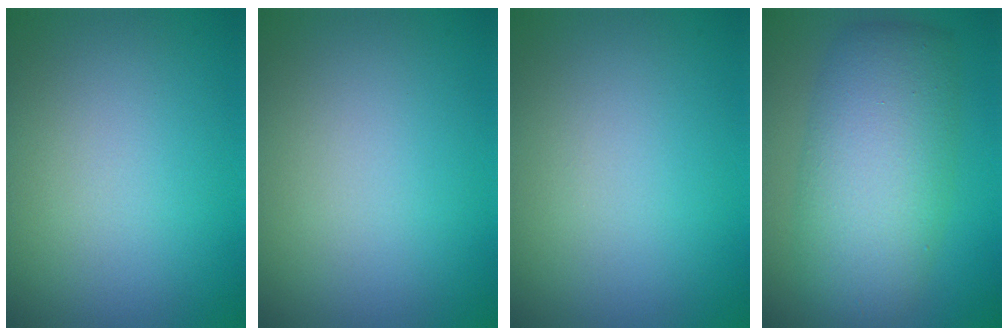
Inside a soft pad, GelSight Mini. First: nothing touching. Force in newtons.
{"total": 0.0}
{"total": 0.0}
{"total": 8.0, "press": 8.0, "slide": 0.3}